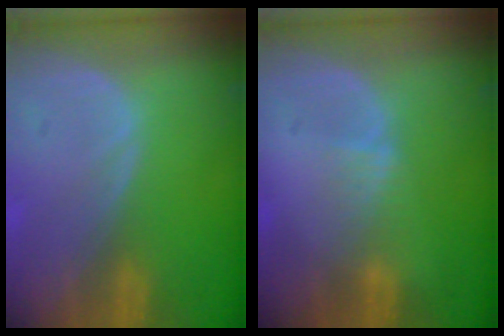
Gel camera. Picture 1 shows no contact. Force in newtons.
{"total": 1.9, "press": 1.9, "slide": 0.2}